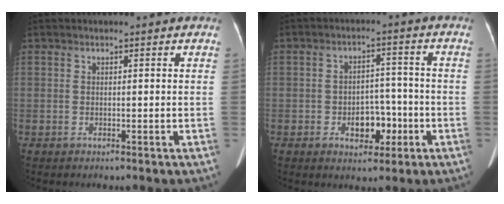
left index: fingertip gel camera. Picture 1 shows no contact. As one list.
[{"total": 5.7, "force": [-2.2, 3.7, 3.8], "torque": [-0.056, 0.015, -0.028]}]